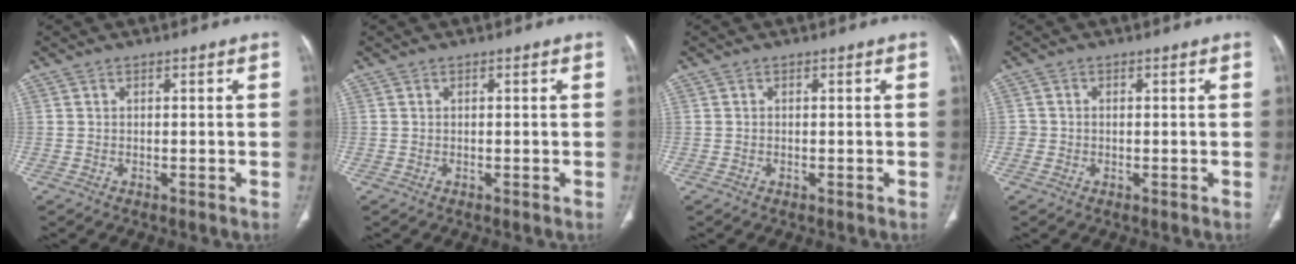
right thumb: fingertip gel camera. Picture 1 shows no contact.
{"total": 0.0}
{"total": 0.0}
{"total": 1.4, "force": [-0.2, 1.4, 0.2], "torque": [0.003, 0.006, -0.004]}